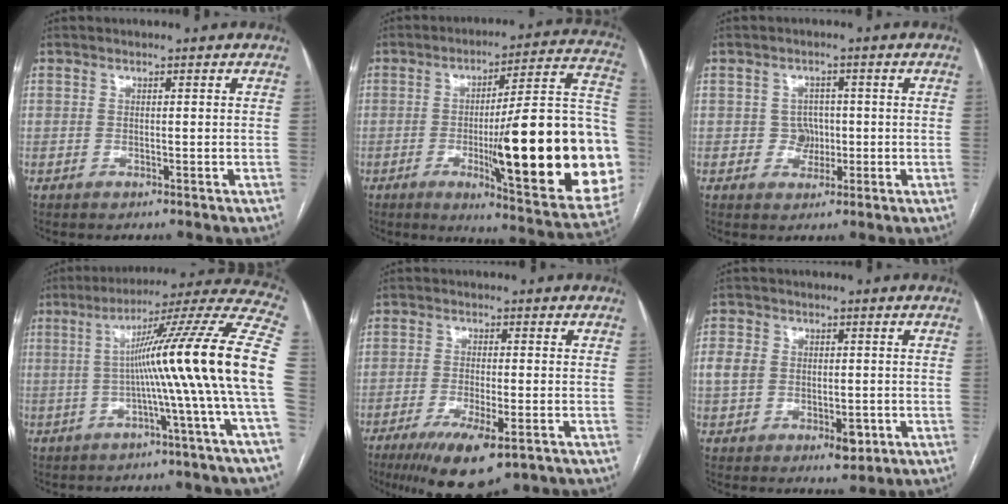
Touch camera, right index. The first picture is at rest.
{"total": 28.8, "force": [-4.9, 3.5, 28.2], "torque": [-0.293, 0.003, -0.067]}
{"total": 2.9, "force": [-0.2, 2.8, 0.7], "torque": [-0.001, 0.007, -0.002]}
{"total": 19.2, "force": [-1.5, -2.6, 19.0], "torque": [-0.248, 0.026, -0.039]}
{"total": 10.0, "force": [-5.9, 2.3, 7.7], "torque": [-0.129, -0.023, -0.091]}
{"total": 7.5, "force": [-1.1, 5.5, 5.0], "torque": [-0.082, 0.010, -0.008]}